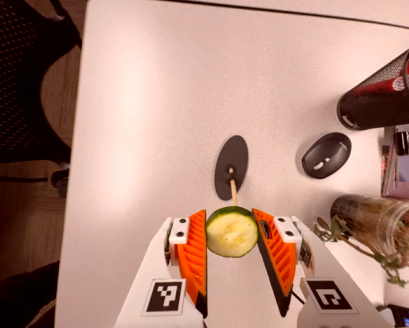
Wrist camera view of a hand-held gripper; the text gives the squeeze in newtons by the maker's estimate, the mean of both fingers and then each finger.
{"total": 8.3, "left": 8.2, "right": 8.4}